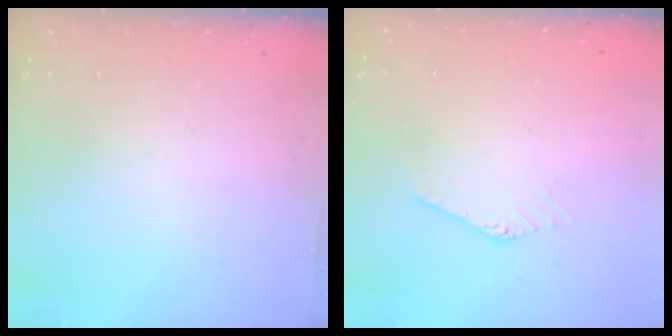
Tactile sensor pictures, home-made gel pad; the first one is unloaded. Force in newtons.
{"total": 0.5, "press": 0.4, "slide": 0.4}